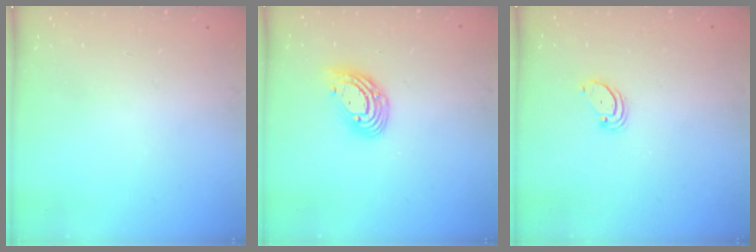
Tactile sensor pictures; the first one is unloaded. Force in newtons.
{"total": 9.9, "press": 9.9, "slide": 1.1}
{"total": 2.0, "press": 2.0, "slide": 0.2}